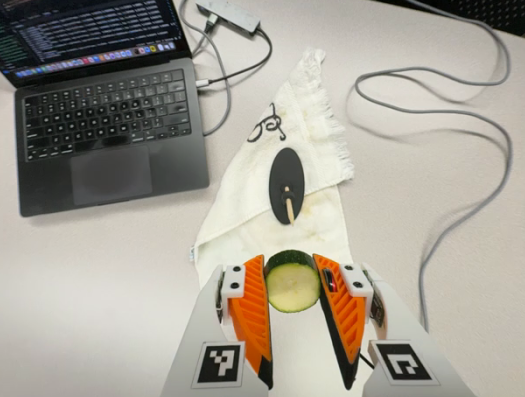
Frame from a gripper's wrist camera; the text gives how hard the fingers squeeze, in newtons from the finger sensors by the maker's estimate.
{"total": 12.4, "left": 12.5, "right": 12.3}